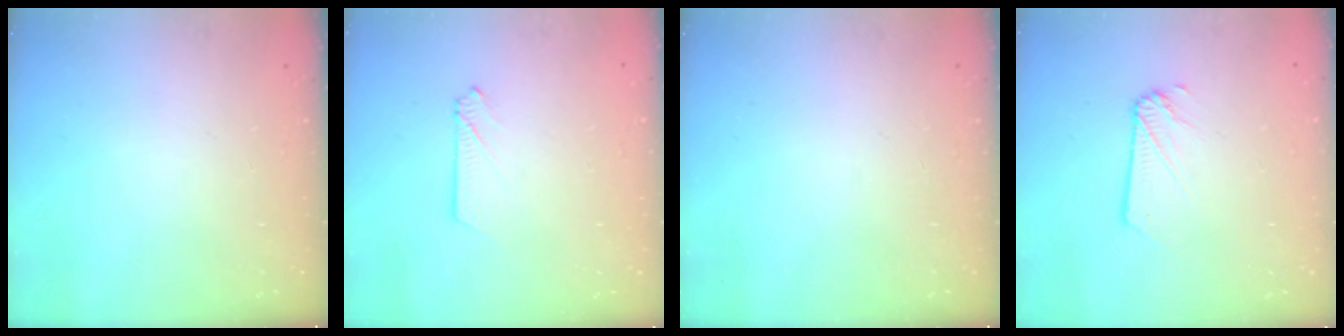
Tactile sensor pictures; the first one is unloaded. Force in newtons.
{"total": 2.6, "press": 2.6, "slide": 0.3}
{"total": 0.0}
{"total": 1.9, "press": 1.9, "slide": 0.3}